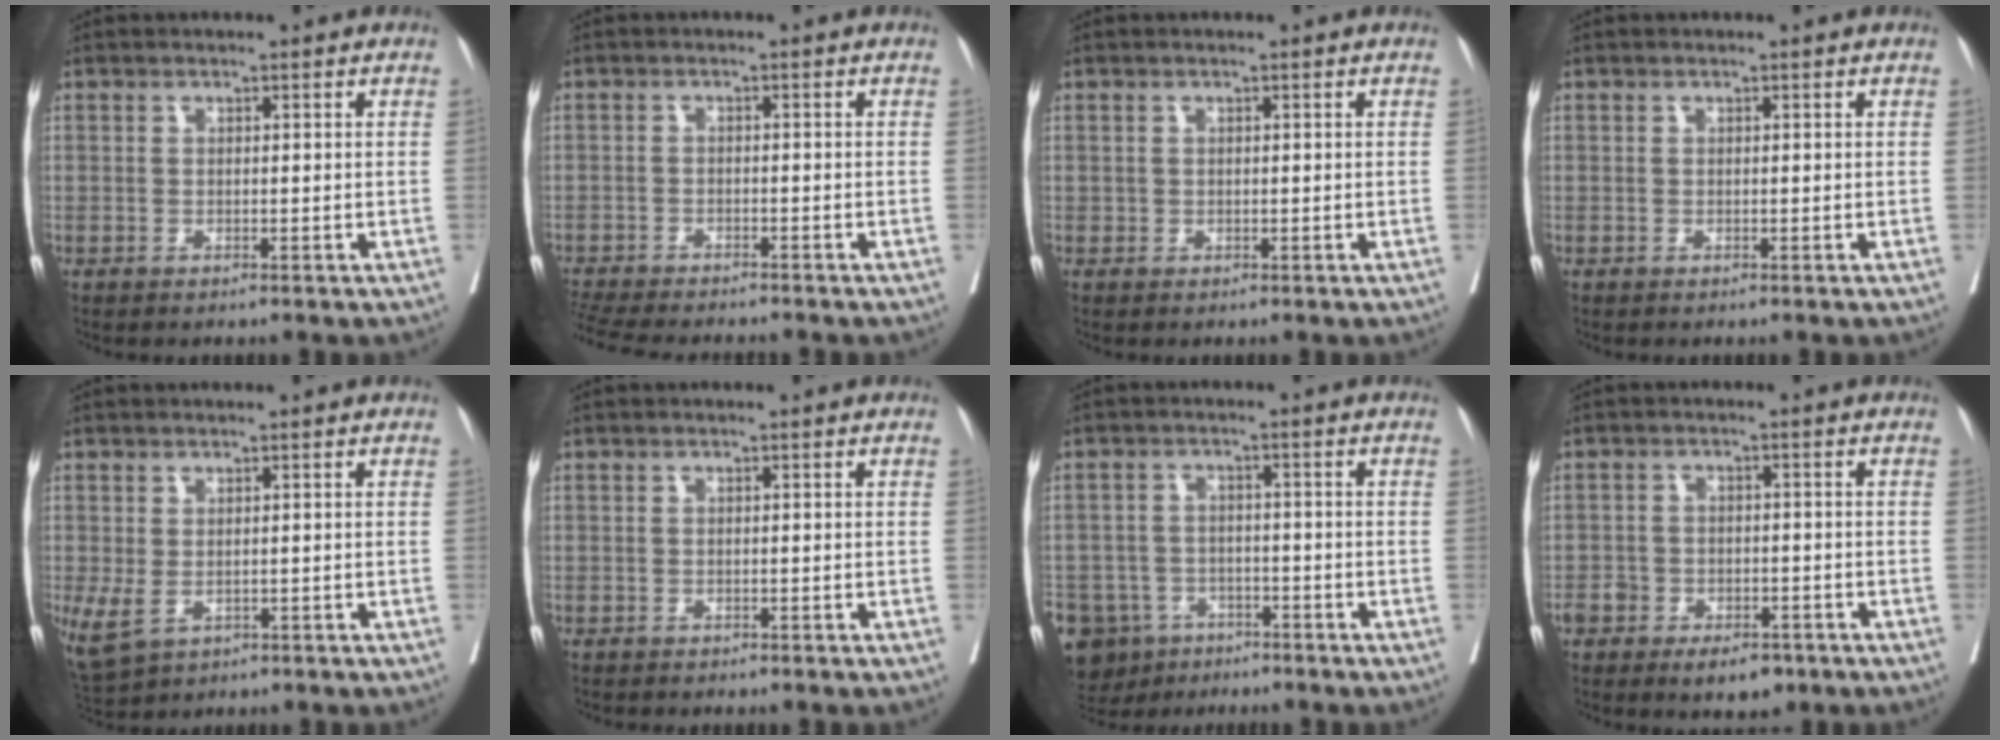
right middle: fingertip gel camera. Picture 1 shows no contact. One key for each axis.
{"total": 11.8, "fx": -10.5, "fy": 1.9, "fz": 4.9, "tx": -0.088, "ty": -0.015, "tz": -0.154}
{"total": 0.0}
{"total": 0.0}
{"total": 4.7, "fx": -1.0, "fy": 2.9, "fz": 3.6, "tx": -0.076, "ty": -0.013, "tz": -0.005}
{"total": 0.6, "fx": -0.6, "fy": 0.2, "fz": 0.1, "tx": -0.007, "ty": 0.000, "tz": -0.013}
{"total": 13.1, "fx": -8.1, "fy": 9.6, "fz": 3.8, "tx": -0.109, "ty": 0.001, "tz": -0.116}
{"total": 7.3, "fx": -4.8, "fy": 4.1, "fz": 3.7, "tx": -0.046, "ty": 0.006, "tz": -0.068}